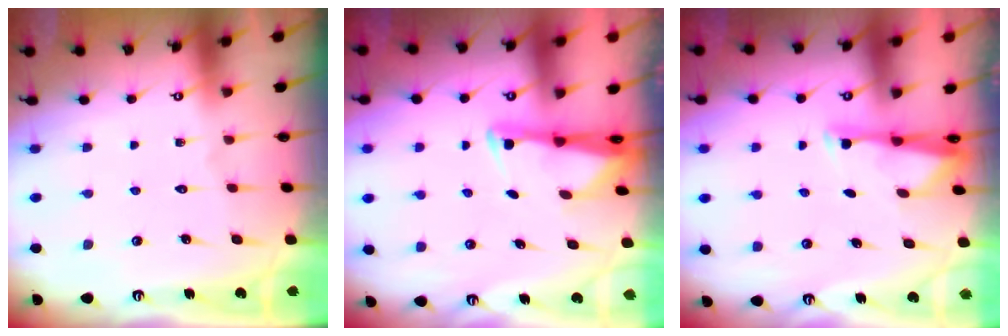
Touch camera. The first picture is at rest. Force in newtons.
{"total": 2.7, "press": 2.6, "slide": 0.5}
{"total": 2.9, "press": 2.9, "slide": 0.6}